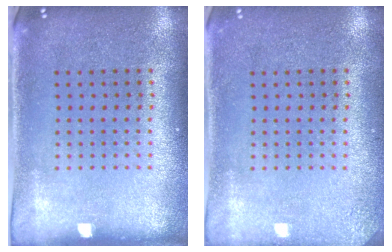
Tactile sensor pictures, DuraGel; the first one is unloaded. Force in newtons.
{"total": 1.6, "press": 1.6, "slide": 0.2}